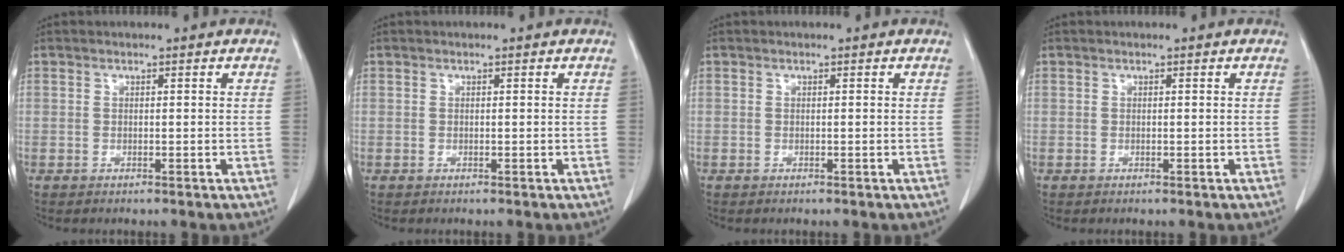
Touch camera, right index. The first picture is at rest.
{"total": 0.0}
{"total": 0.0}
{"total": 0.0}